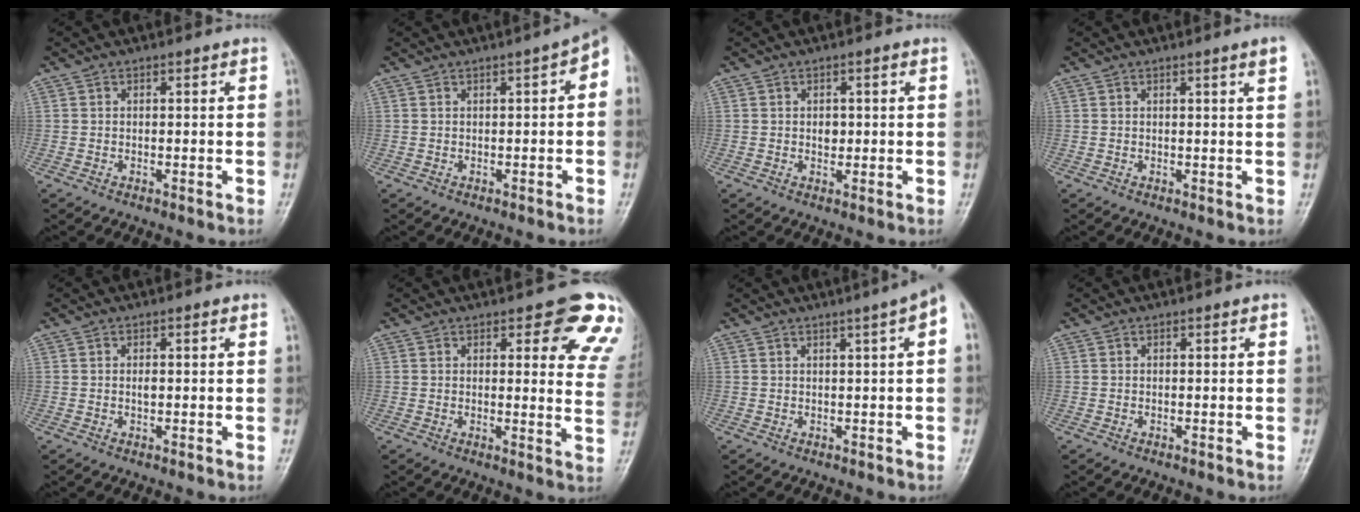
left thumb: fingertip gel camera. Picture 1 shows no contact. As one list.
[{"total": 4.1, "force": [0.5, 1.4, 3.8], "torque": [-0.041, 0.019, -0.002]}, {"total": 1.9, "force": [0.1, 1.4, 1.2], "torque": [-0.006, 0.001, 0.002]}, {"total": 2.0, "force": [1.0, -0.4, 1.6], "torque": [-0.021, -0.006, 0.015]}, {"total": 1.0, "force": [0.0, 0.5, 0.9], "torque": [-0.011, 0.002, 0.000]}, {"total": 11.5, "force": [7.1, 4.0, 8.2], "torque": [-0.044, -0.037, 0.065]}, {"total": 4.5, "force": [1.7, 0.2, 4.1], "torque": [-0.047, 0.014, 0.020]}, {"total": 0.0}]